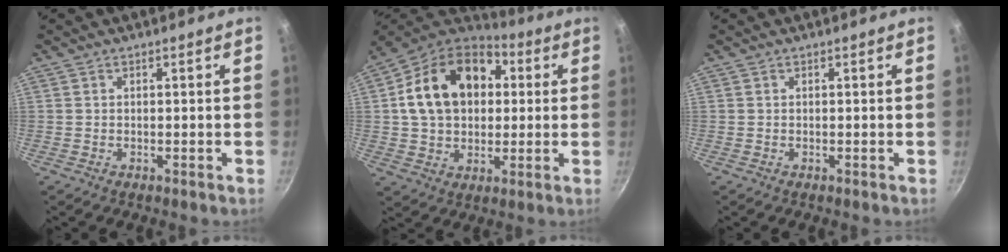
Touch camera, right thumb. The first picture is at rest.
{"total": 20.6, "force": [3.8, 15.0, 13.5], "torque": [-0.211, 0.030, 0.053]}
{"total": 0.0}